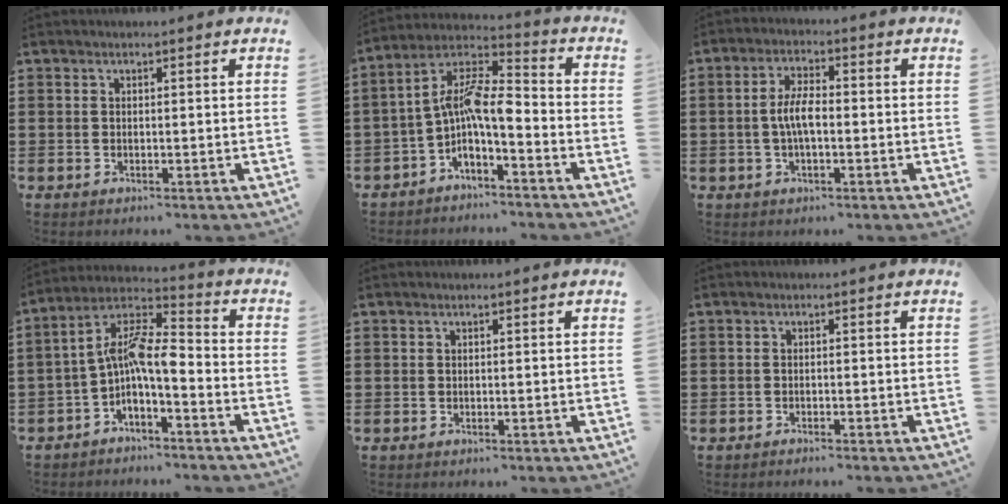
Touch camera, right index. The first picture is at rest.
{"total": 8.5, "force": [-1.9, 2.9, 7.7], "torque": [-0.163, -0.006, -0.041]}
{"total": 4.8, "force": [-0.6, 1.9, 4.4], "torque": [-0.093, 0.002, -0.016]}
{"total": 8.4, "force": [-1.2, 2.8, 7.9], "torque": [-0.174, -0.009, -0.031]}
{"total": 0.0}
{"total": 0.9, "force": [-0.9, -0.2, 0.0], "torque": [-0.001, 0.000, -0.018]}